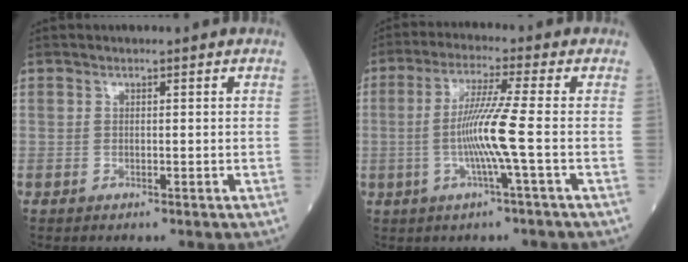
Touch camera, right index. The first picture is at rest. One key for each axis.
{"total": 8.0, "fx": -1.2, "fy": -1.6, "fz": 7.8, "tx": -0.157, "ty": -0.004, "tz": -0.026}